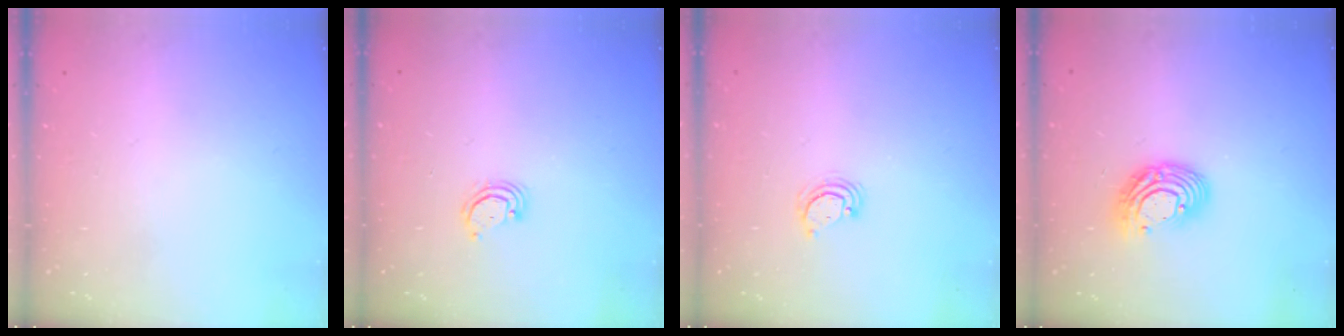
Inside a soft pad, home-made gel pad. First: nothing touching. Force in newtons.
{"total": 2.9, "press": 2.9, "slide": 0.2}
{"total": 4.0, "press": 4.0, "slide": 0.4}
{"total": 10.5, "press": 10.4, "slide": 0.8}